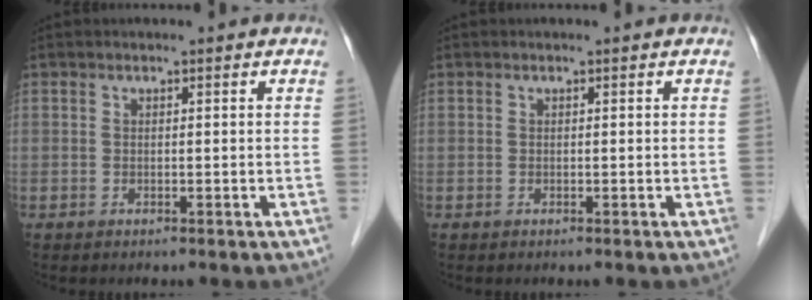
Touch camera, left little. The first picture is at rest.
{"total": 0.0}